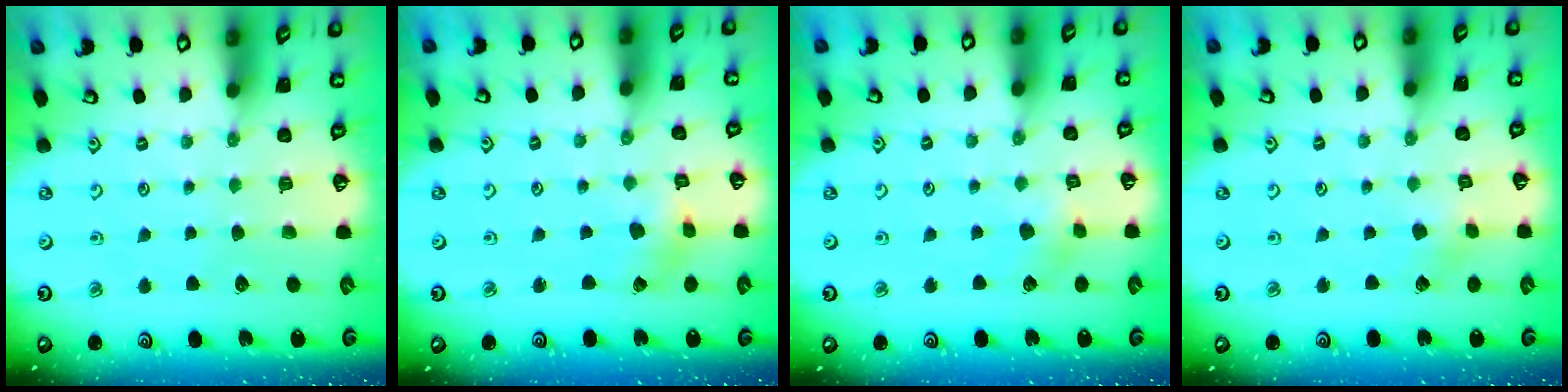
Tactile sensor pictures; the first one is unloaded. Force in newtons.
{"total": 2.5, "press": 2.5, "slide": 0.4}
{"total": 3.8, "press": 3.7, "slide": 0.7}
{"total": 2.6, "press": 2.6, "slide": 0.2}